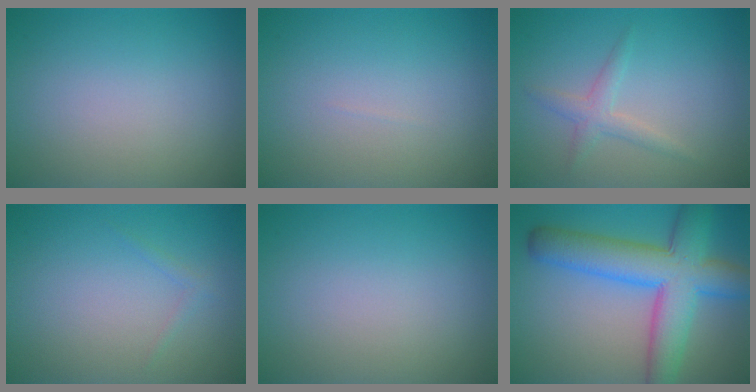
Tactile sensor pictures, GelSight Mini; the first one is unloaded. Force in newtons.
{"total": 0.0}
{"total": 1.8, "press": 1.8, "slide": 0.1}
{"total": 0.7, "press": 0.7, "slide": 0.1}
{"total": 0.0}
{"total": 9.3, "press": 9.3, "slide": 0.3}